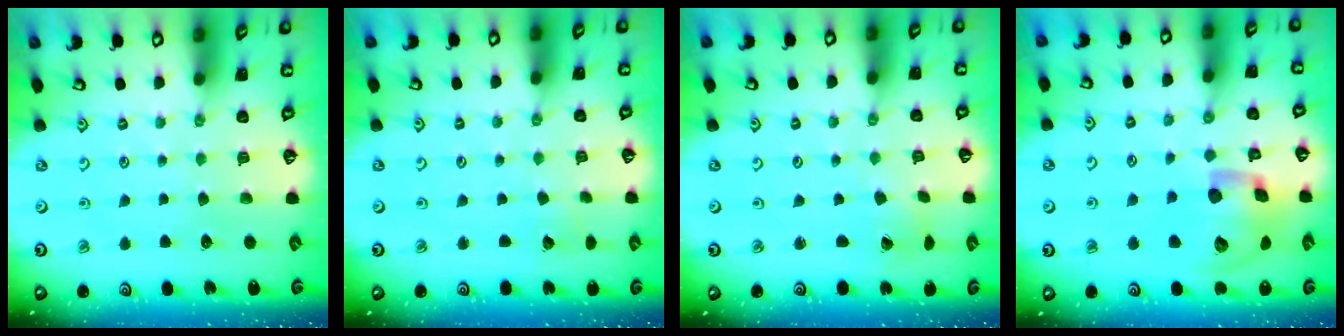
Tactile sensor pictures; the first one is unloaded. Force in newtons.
{"total": 3.3, "press": 3.3, "slide": 0.4}
{"total": 1.2, "press": 1.2, "slide": 0.2}
{"total": 18.2, "press": 18.0, "slide": 2.9}